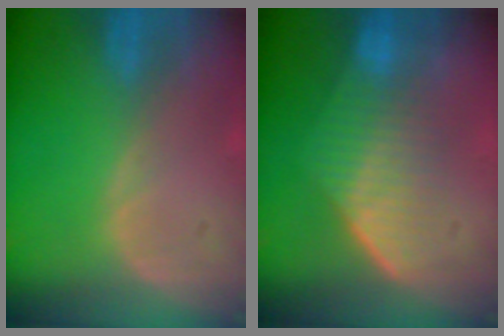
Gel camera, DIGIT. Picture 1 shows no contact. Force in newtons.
{"total": 7.2, "press": 6.7, "slide": 2.8}